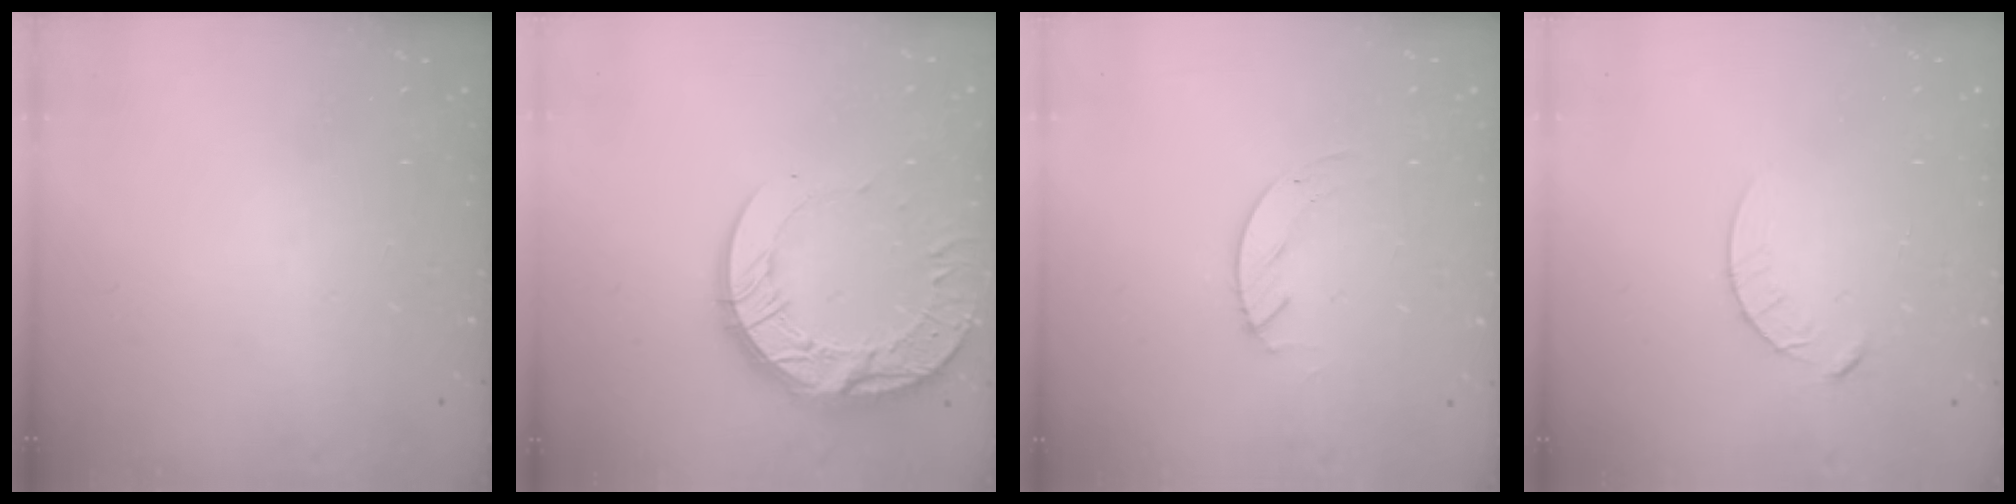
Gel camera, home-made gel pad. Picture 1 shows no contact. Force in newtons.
{"total": 17.3, "press": 17.2, "slide": 1.5}
{"total": 2.1, "press": 2.1, "slide": 0.2}
{"total": 4.7, "press": 4.7, "slide": 0.5}